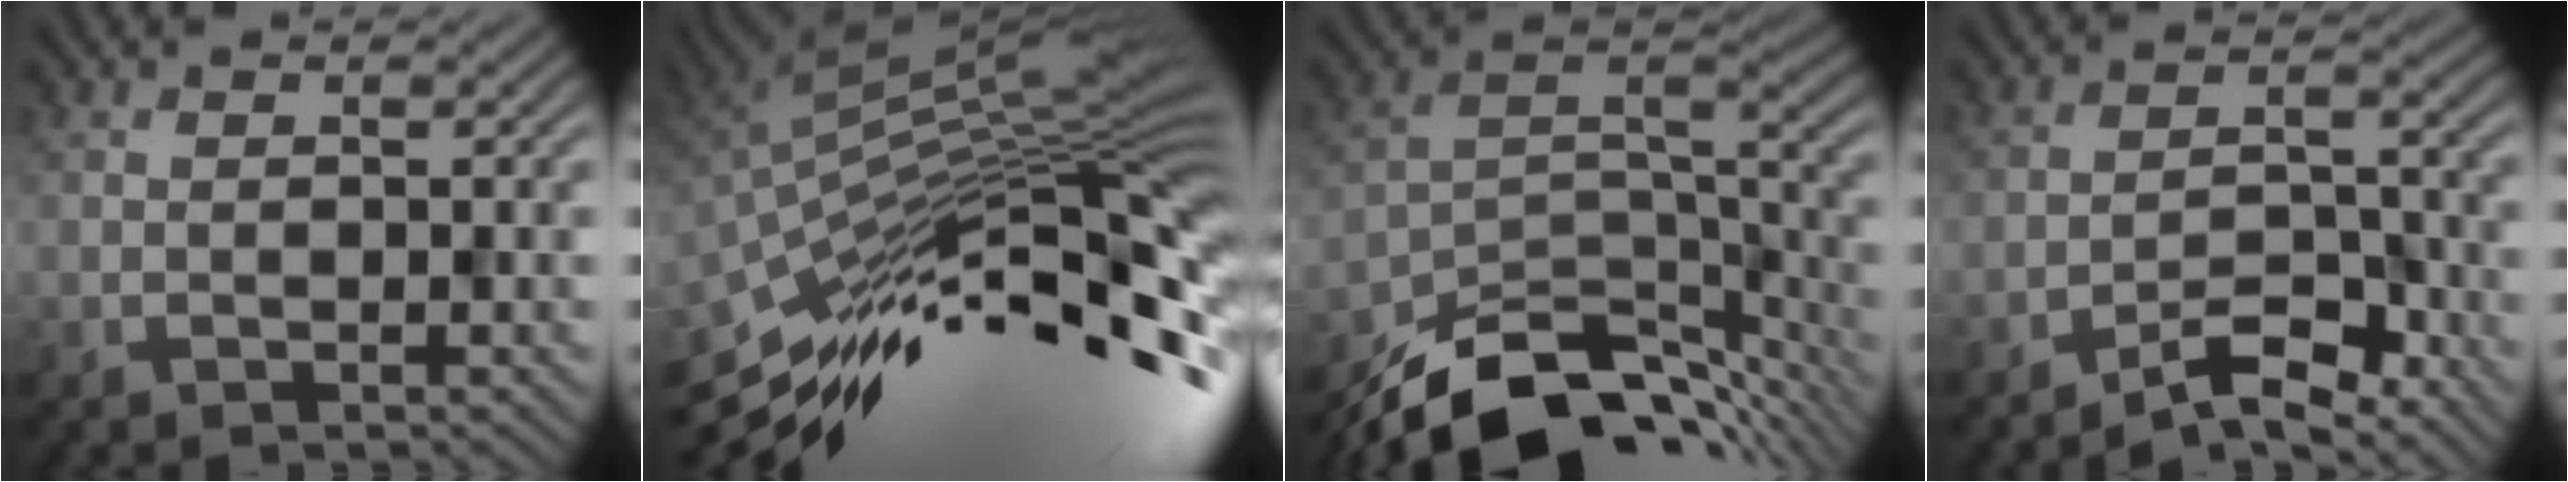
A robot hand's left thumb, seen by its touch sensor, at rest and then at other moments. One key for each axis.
{"total": 16.1, "fx": -6.6, "fy": 4.6, "fz": 14.0, "tx": -0.264, "ty": 0.012, "tz": -0.130}
{"total": 13.6, "fx": -9.9, "fy": 5.9, "fz": 7.2, "tx": -0.156, "ty": -0.022, "tz": -0.151}
{"total": 6.0, "fx": -5.0, "fy": 1.4, "fz": 3.0, "tx": -0.048, "ty": 0.008, "tz": -0.092}